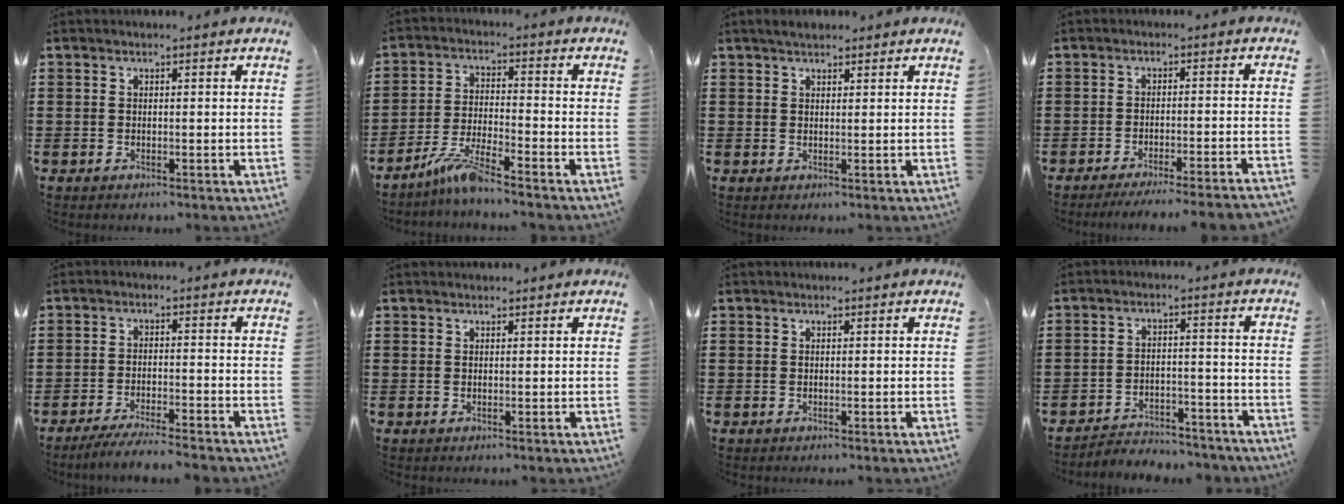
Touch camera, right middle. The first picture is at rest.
{"total": 5.9, "force": [-4.9, 0.1, 3.3], "torque": [-0.080, -0.015, -0.097]}
{"total": 1.6, "force": [1.5, 0.6, 0.3], "torque": [-0.010, 0.004, 0.028]}
{"total": 3.3, "force": [-3.0, -0.6, 1.3], "torque": [-0.021, -0.006, -0.059]}
{"total": 4.0, "force": [-3.7, -0.3, 1.3], "torque": [-0.030, -0.009, -0.074]}
{"total": 0.6, "force": [0.5, 0.4, -0.1], "torque": [0.009, -0.003, 0.008]}
{"total": 0.0}
{"total": 4.1, "force": [-4.1, 0.5, 0.4], "torque": [-0.011, 0.007, -0.086]}